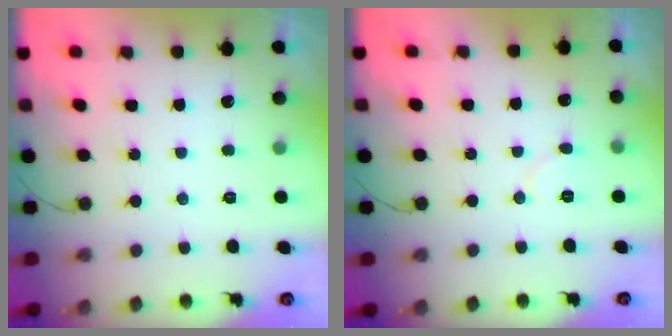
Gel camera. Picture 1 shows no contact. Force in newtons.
{"total": 4.3, "press": 4.3, "slide": 0.5}